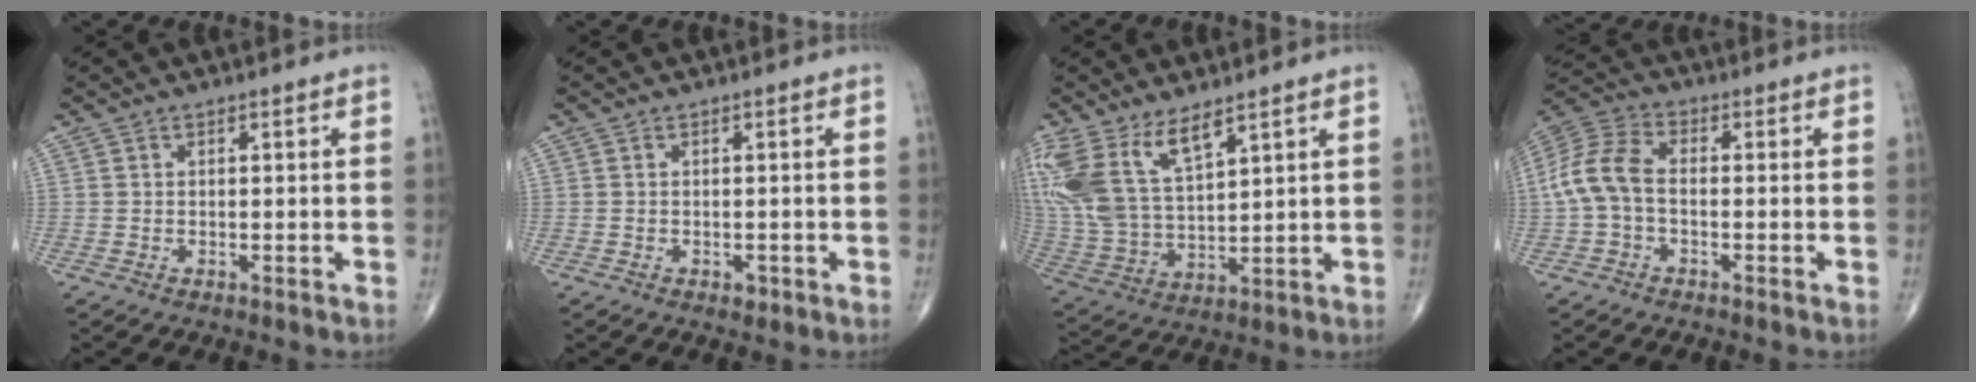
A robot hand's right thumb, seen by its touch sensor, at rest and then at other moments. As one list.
[{"total": 0.9, "force": [-0.4, 0.7, 0.5], "torque": [-0.004, 0.001, -0.004]}, {"total": 15.5, "force": [8.9, 6.7, 10.8], "torque": [-0.236, -0.034, 0.192]}, {"total": 9.1, "force": [-0.9, 5.5, 7.2], "torque": [-0.157, 0.028, -0.030]}]